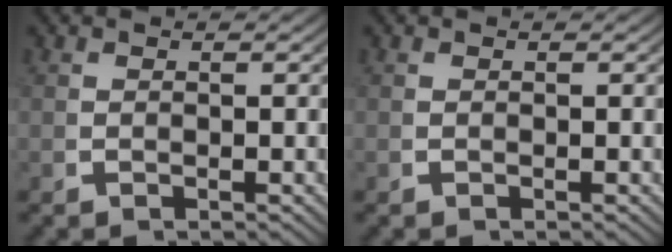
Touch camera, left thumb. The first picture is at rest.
{"total": 0.0}